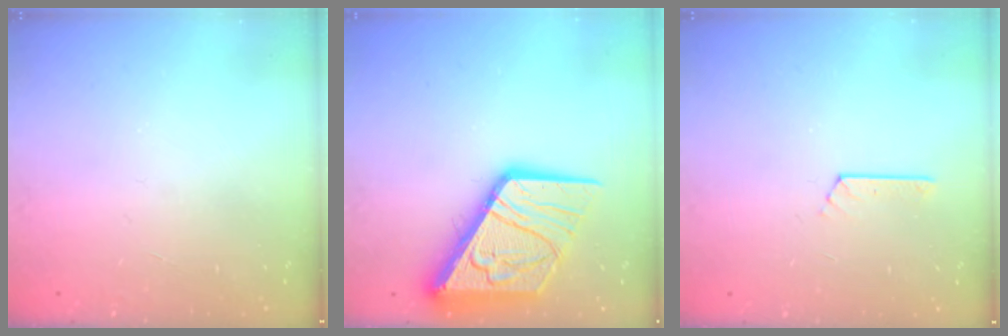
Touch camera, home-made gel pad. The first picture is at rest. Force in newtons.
{"total": 17.9, "press": 17.8, "slide": 1.8}
{"total": 2.2, "press": 2.2, "slide": 0.3}